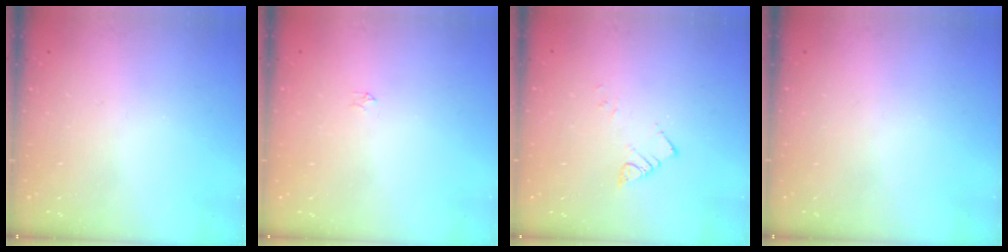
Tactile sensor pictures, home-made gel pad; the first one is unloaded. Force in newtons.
{"total": 2.2, "press": 2.2, "slide": 0.3}
{"total": 4.4, "press": 4.4, "slide": 0.1}
{"total": 0.0}